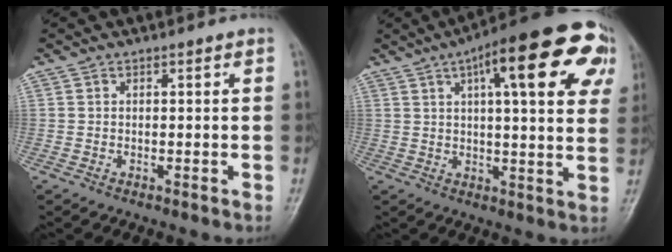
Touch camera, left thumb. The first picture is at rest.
{"total": 23.0, "force": [9.3, 6.7, 19.9], "torque": [-0.258, 0.011, 0.119]}